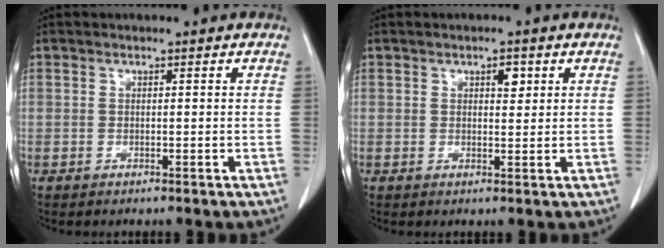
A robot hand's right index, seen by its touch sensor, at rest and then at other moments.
{"total": 2.1, "force": [0.9, 0.9, 1.6], "torque": [-0.022, -0.002, 0.014]}